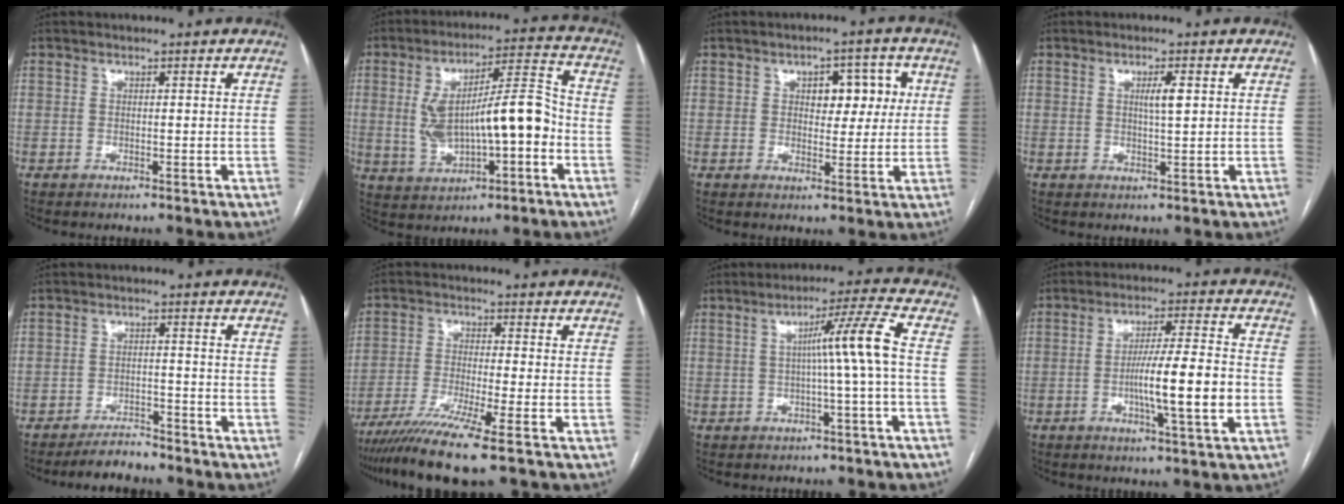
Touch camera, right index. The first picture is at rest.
{"total": 14.2, "force": [-1.4, 4.0, 13.6], "torque": [-0.243, 0.030, -0.012]}
{"total": 6.2, "force": [1.6, 3.5, 4.9], "torque": [-0.054, 0.020, 0.025]}
{"total": 2.7, "force": [0.7, 0.2, 2.6], "torque": [-0.043, -0.002, 0.011]}
{"total": 4.0, "force": [-3.8, 0.9, 0.8], "torque": [-0.014, -0.008, -0.065]}
{"total": 10.4, "force": [-7.3, -1.3, 7.2], "torque": [-0.125, -0.028, -0.124]}
{"total": 7.3, "force": [-0.2, -1.8, 7.0], "torque": [-0.111, 0.013, 0.001]}
{"total": 11.0, "force": [-2.3, 0.0, 10.7], "torque": [-0.180, 0.001, -0.042]}